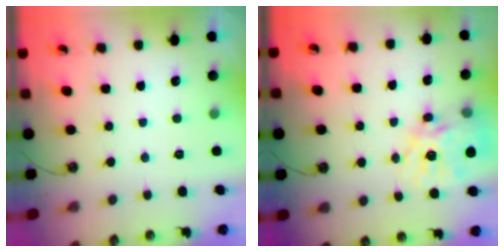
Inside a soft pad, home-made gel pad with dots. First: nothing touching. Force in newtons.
{"total": 17.0, "press": 17.0, "slide": 1.6}